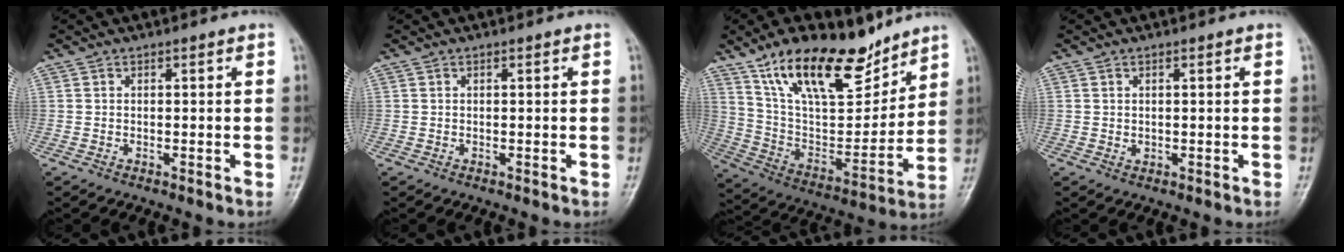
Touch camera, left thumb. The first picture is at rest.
{"total": 0.0}
{"total": 22.2, "force": [15.0, 9.4, 13.4], "torque": [-0.181, -0.063, 0.269]}
{"total": 0.9, "force": [0.3, 0.6, 0.6], "torque": [-0.008, -0.002, 0.008]}